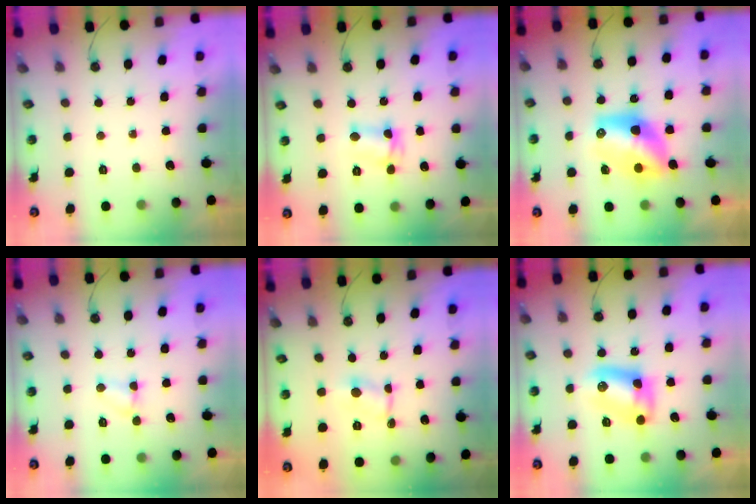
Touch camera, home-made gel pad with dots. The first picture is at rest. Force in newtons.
{"total": 5.3, "press": 5.2, "slide": 1.3}
{"total": 12.2, "press": 12.1, "slide": 1.0}
{"total": 3.3, "press": 3.3, "slide": 0.2}
{"total": 1.1, "press": 1.0, "slide": 0.2}
{"total": 9.0, "press": 9.0, "slide": 0.3}